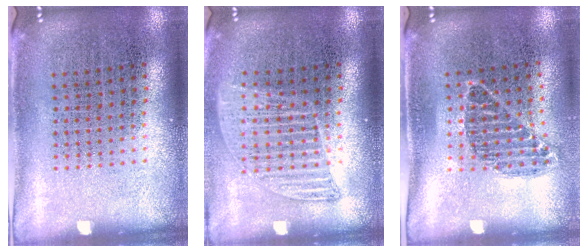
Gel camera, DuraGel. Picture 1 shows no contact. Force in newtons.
{"total": 1.2, "press": 1.1, "slide": 0.4}
{"total": 0.9, "press": 0.8, "slide": 0.5}